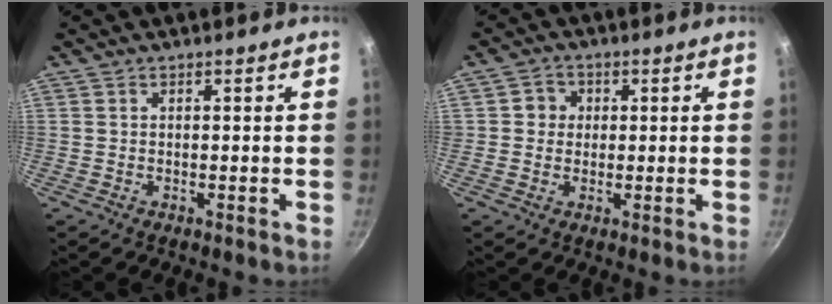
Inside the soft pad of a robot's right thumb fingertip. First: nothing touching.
{"total": 3.7, "force": [0.6, 3.5, 1.1], "torque": [0.008, 0.003, 0.002]}